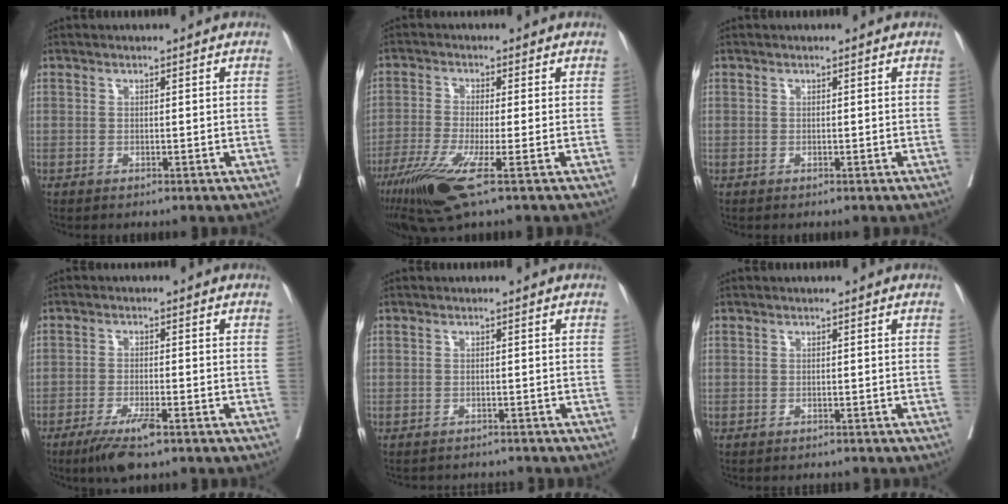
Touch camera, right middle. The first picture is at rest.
{"total": 8.8, "force": [-4.9, 0.3, 7.3], "torque": [-0.141, -0.027, -0.090]}
{"total": 0.0}
{"total": 5.5, "force": [-3.6, 0.6, 4.2], "torque": [-0.082, -0.013, -0.061]}
{"total": 4.3, "force": [-4.2, 0.8, 0.5], "torque": [0.001, -0.007, -0.056]}
{"total": 2.1, "force": [-2.0, 0.5, 0.5], "torque": [-0.011, -0.005, -0.026]}